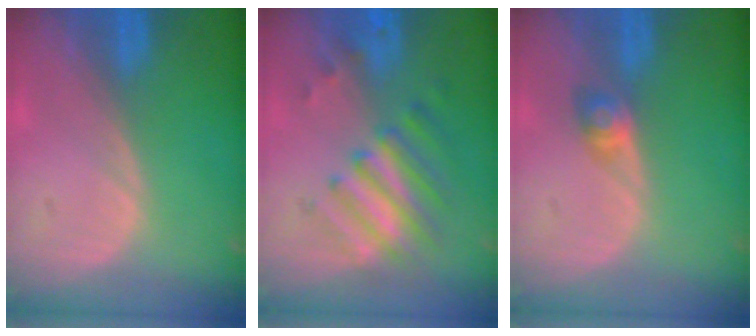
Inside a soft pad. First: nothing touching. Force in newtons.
{"total": 7.8, "press": 6.9, "slide": 3.6}
{"total": 2.8, "press": 2.5, "slide": 1.1}